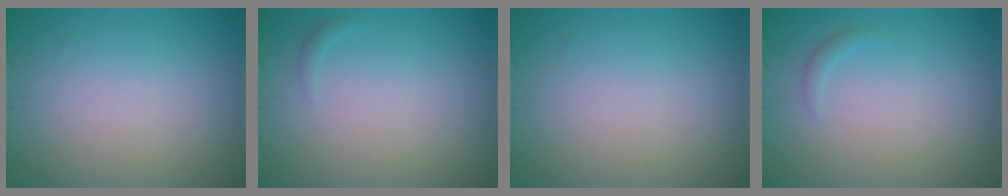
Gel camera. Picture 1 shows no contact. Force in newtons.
{"total": 0.5, "press": 0.5, "slide": 0.1}
{"total": 0.0}
{"total": 0.7, "press": 0.7, "slide": 0.1}